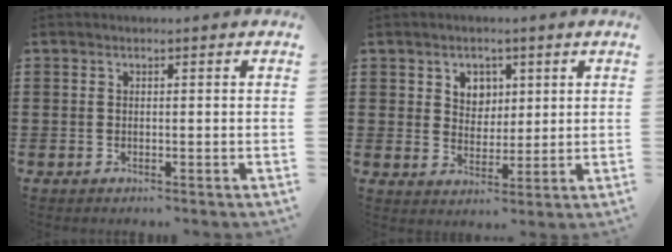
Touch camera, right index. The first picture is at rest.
{"total": 3.9, "force": [1.8, 3.3, 1.0], "torque": [-0.036, 0.014, 0.032]}